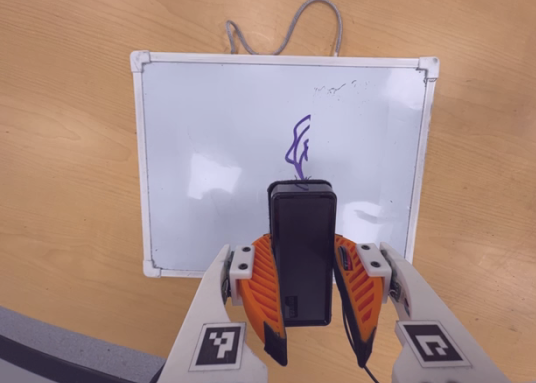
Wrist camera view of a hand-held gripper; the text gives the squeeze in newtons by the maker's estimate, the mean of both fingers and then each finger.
{"total": 7.7, "left": 6.4, "right": 9.0}